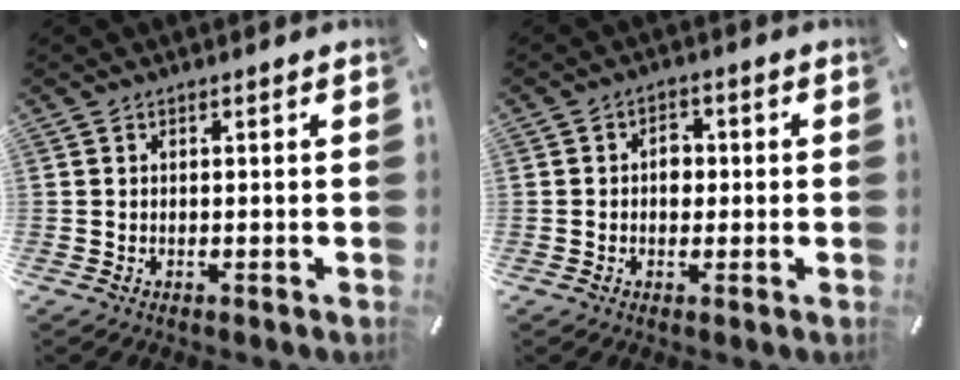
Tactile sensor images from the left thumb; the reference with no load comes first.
{"total": 4.1, "force": [-0.2, 3.1, 2.7], "torque": [-0.027, -0.001, -0.011]}